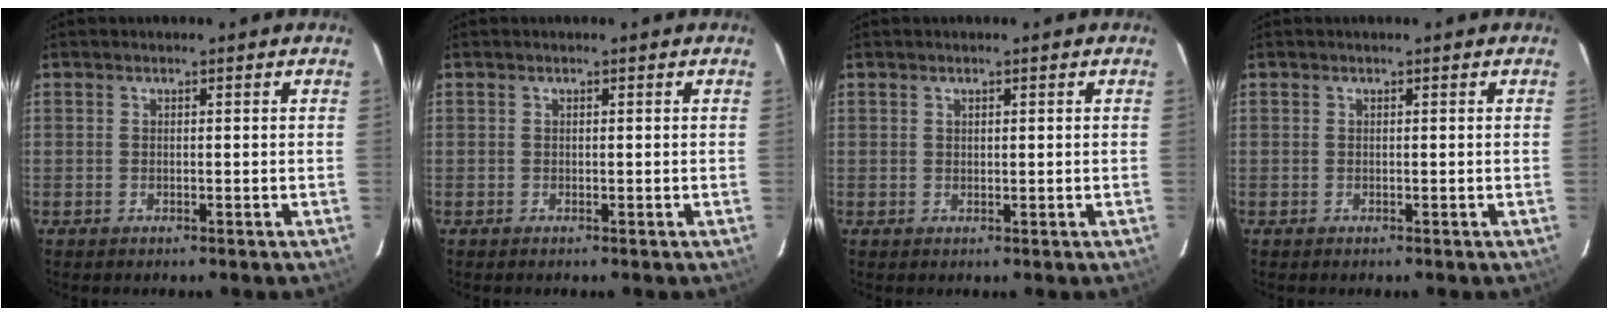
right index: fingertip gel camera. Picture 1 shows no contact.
{"total": 0.0}
{"total": 0.6, "force": [0.4, 0.3, 0.3], "torque": [-0.005, 0.003, 0.008]}
{"total": 0.0}